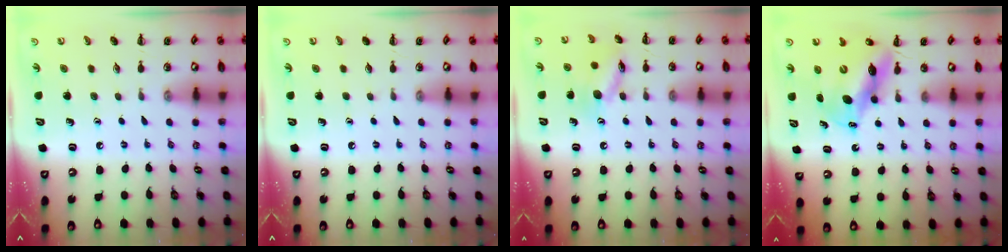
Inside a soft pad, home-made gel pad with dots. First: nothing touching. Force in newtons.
{"total": 0.0}
{"total": 11.0, "press": 11.0, "slide": 0.5}
{"total": 11.6, "press": 11.2, "slide": 3.1}